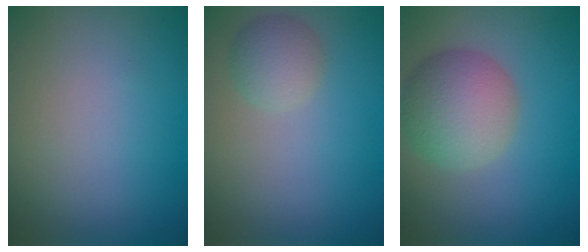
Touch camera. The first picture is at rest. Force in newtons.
{"total": 2.4, "press": 2.4, "slide": 0.0}
{"total": 5.5, "press": 5.5, "slide": 0.1}